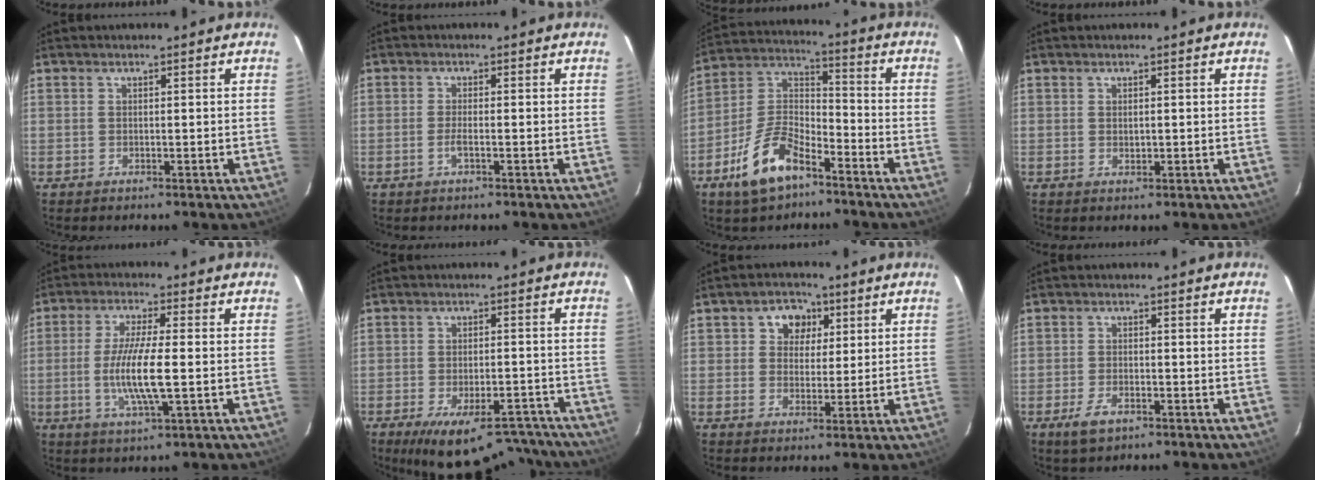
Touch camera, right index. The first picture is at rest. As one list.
[{"total": 1.8, "force": [-0.8, 0.1, 1.6], "torque": [-0.033, 0.001, -0.016]}, {"total": 13.3, "force": [-8.1, 5.9, 8.8], "torque": [-0.185, 0.017, -0.148]}, {"total": 0.8, "force": [0.2, 0.5, 0.5], "torque": [-0.007, 0.002, 0.006]}, {"total": 9.8, "force": [-1.5, 1.1, 9.6], "torque": [-0.186, -0.008, -0.031]}, {"total": 17.4, "force": [-14.0, 6.4, 7.9], "torque": [-0.144, -0.004, -0.179]}, {"total": 5.8, "force": [2.1, 5.0, 2.3], "torque": [-0.029, 0.014, 0.032]}, {"total": 4.4, "force": [-2.6, 2.1, 2.9], "torque": [-0.070, -0.006, -0.046]}]